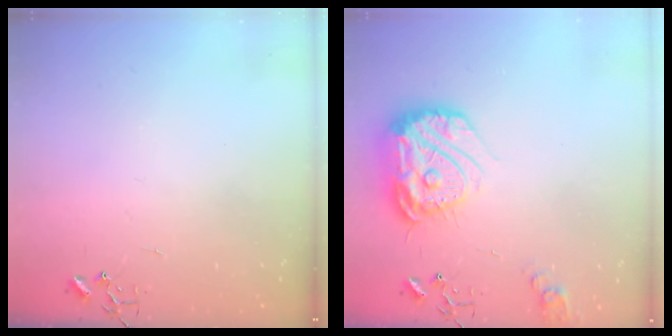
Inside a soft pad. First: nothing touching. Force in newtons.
{"total": 19.8, "press": 19.7, "slide": 2.0}